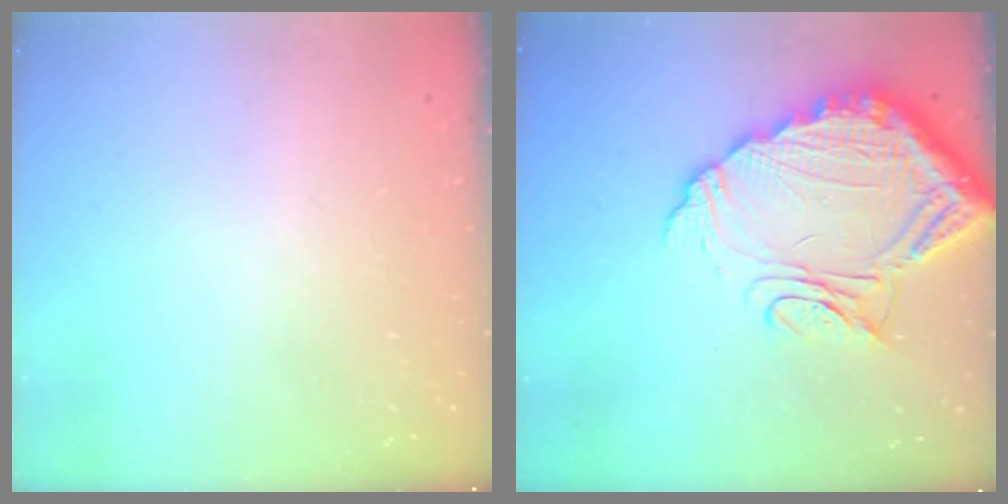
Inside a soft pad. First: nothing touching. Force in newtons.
{"total": 18.8, "press": 18.7, "slide": 1.7}